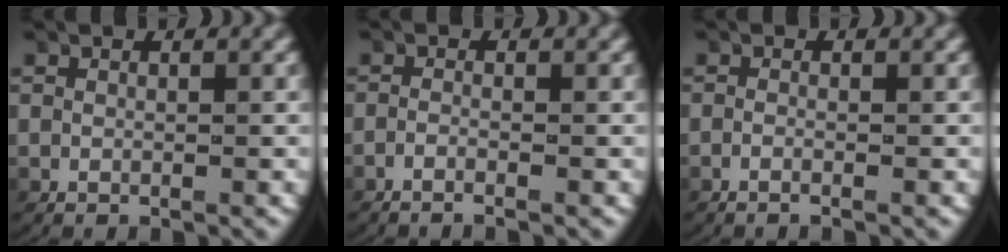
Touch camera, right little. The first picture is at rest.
{"total": 1.8, "force": [-1.6, 0.0, 0.8], "torque": [-0.030, -0.005, -0.026]}
{"total": 1.2, "force": [-1.1, 0.1, 0.6], "torque": [-0.024, -0.004, -0.017]}